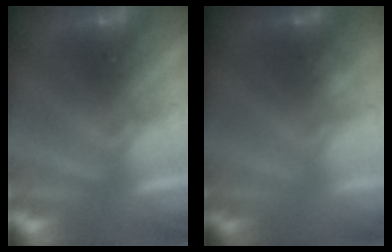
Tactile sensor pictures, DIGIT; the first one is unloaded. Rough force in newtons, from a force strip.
{"total": 1.9}